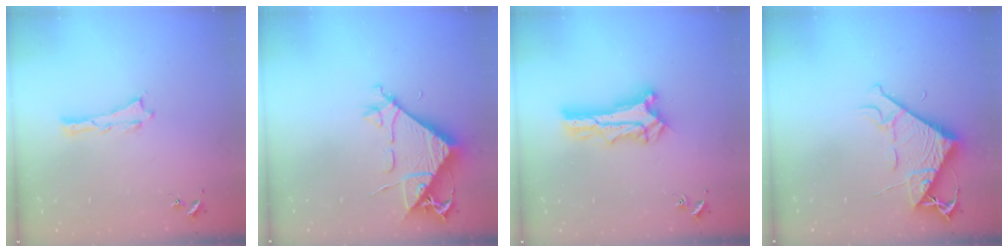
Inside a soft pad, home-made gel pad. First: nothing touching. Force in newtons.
{"total": 8.2, "press": 8.1, "slide": 1.2}
{"total": 2.7, "press": 2.7, "slide": 0.3}
{"total": 8.0, "press": 7.9, "slide": 0.8}